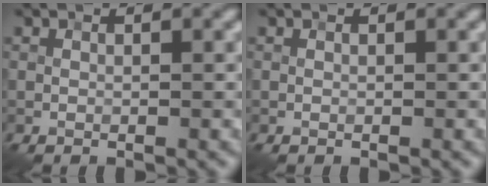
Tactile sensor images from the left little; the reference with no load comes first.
{"total": 0.0}